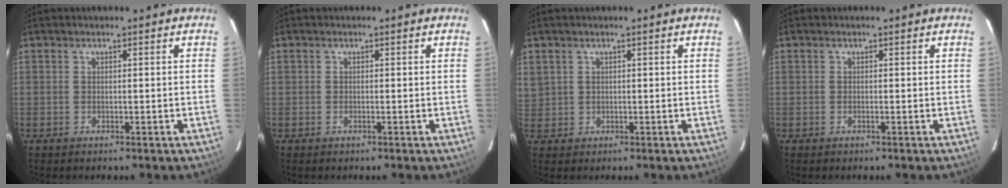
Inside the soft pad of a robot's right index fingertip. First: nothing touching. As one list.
[{"total": 0.0}, {"total": 2.8, "force": [1.2, 2.4, 0.6], "torque": [-0.020, 0.011, 0.031]}, {"total": 0.0}]